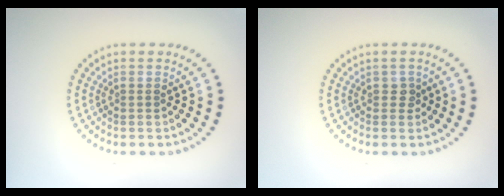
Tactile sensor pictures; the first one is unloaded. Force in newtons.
{"total": 0.8, "press": 0.8, "slide": 0.3}